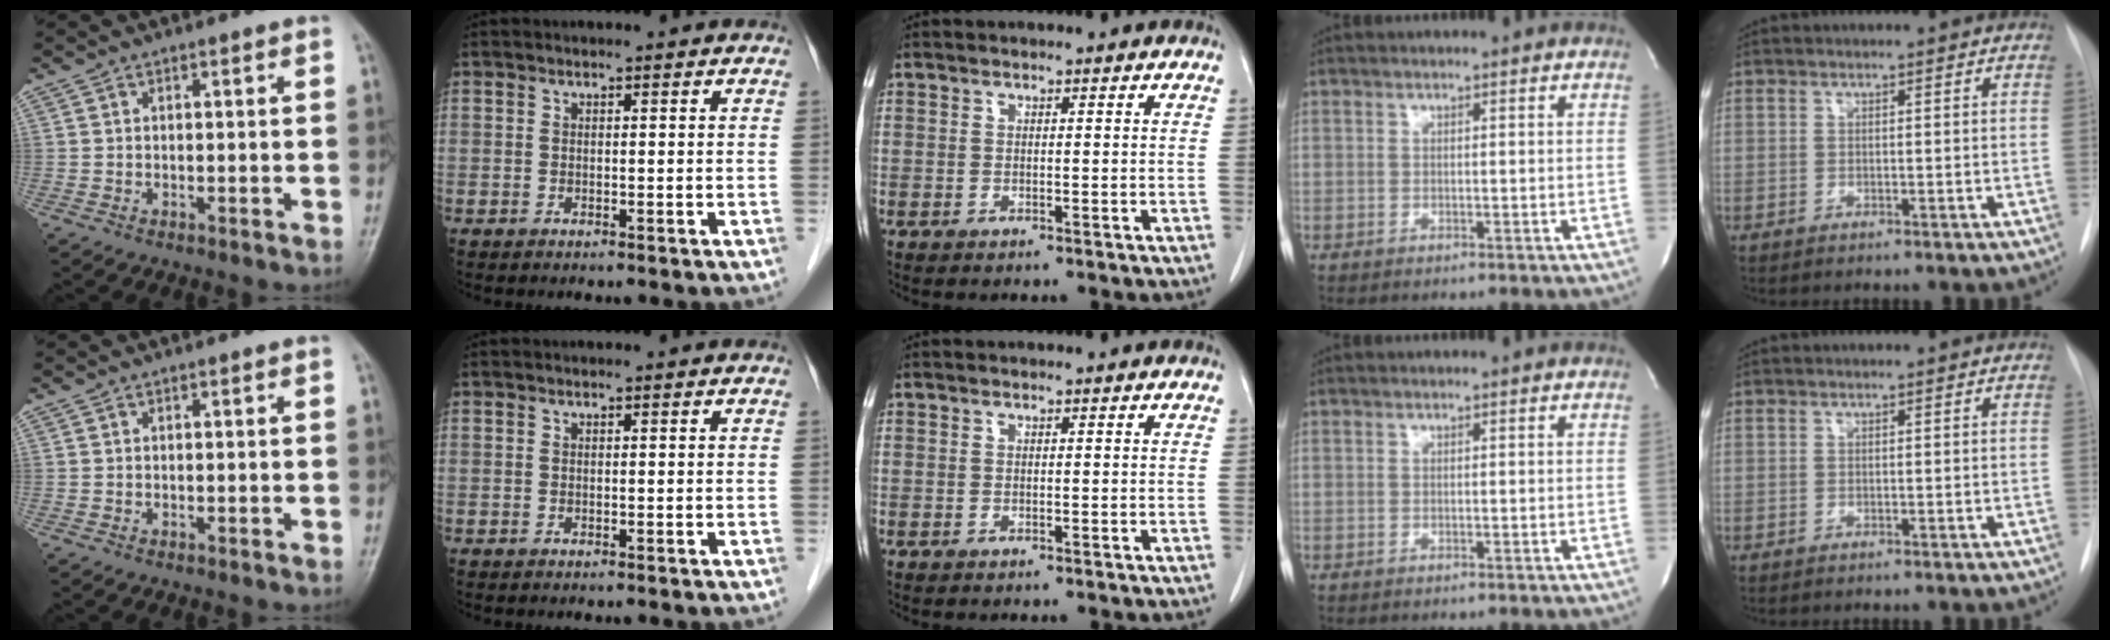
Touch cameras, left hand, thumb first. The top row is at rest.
{}